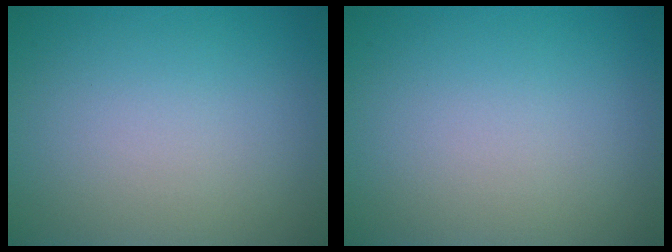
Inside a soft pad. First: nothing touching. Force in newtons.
{"total": 0.0}